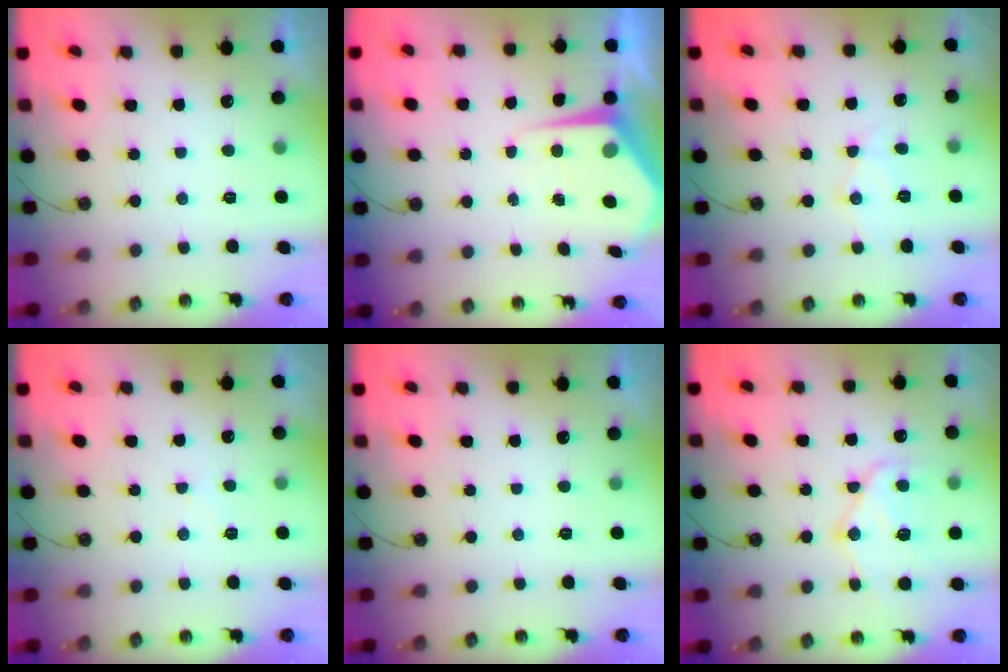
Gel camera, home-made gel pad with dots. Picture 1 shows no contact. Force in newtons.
{"total": 5.9, "press": 5.9, "slide": 0.4}
{"total": 8.3, "press": 8.3, "slide": 0.2}
{"total": 4.8, "press": 4.8, "slide": 0.7}
{"total": 0.0}
{"total": 13.7, "press": 13.6, "slide": 1.1}